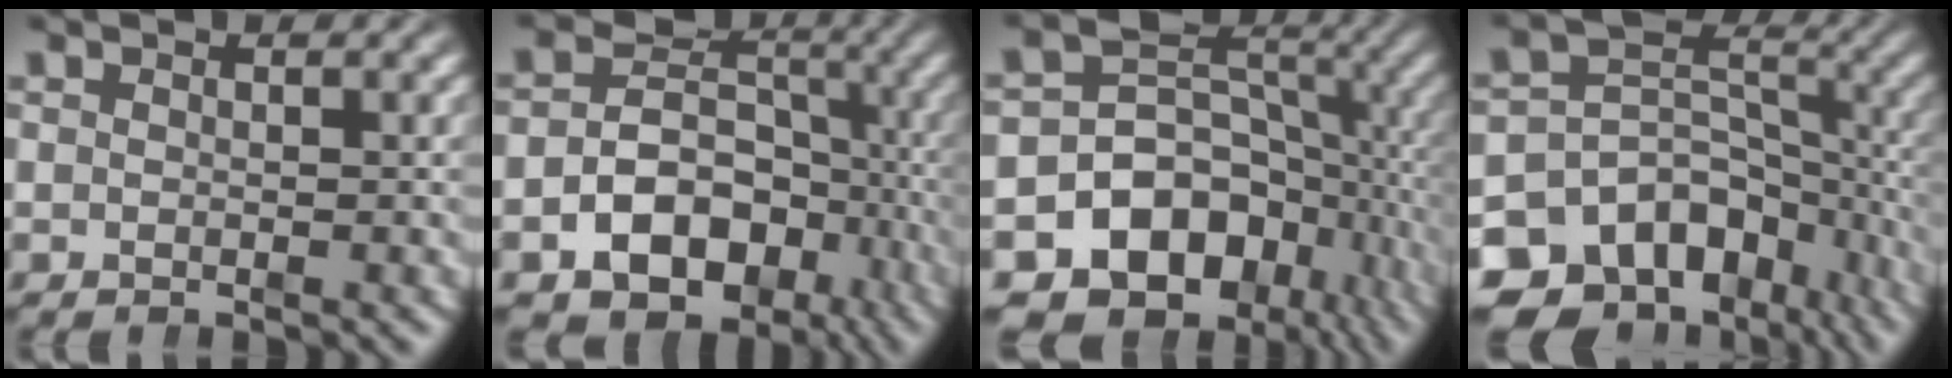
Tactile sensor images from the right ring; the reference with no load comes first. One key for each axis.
{"total": 14.7, "fx": -6.0, "fy": 11.9, "fz": 6.3, "tx": -0.120, "ty": -0.064, "tz": -0.082}
{"total": 20.9, "fx": -6.9, "fy": 16.7, "fz": 10.4, "tx": -0.211, "ty": -0.082, "tz": -0.098}
{"total": 15.8, "fx": -6.8, "fy": 11.9, "fz": 7.9, "tx": -0.145, "ty": -0.050, "tz": -0.096}